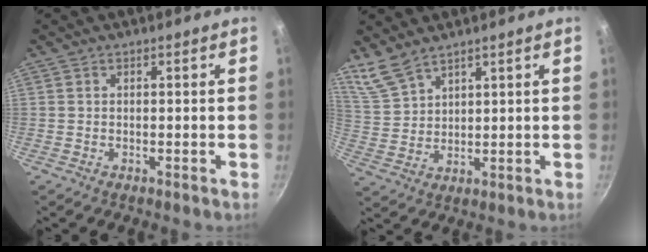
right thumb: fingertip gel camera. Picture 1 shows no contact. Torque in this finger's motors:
{"motor_torque": [-0.94, 1.11, -0.39, 0.13, 0.12]}